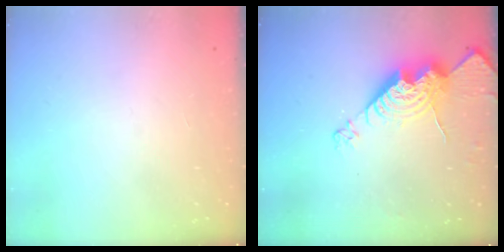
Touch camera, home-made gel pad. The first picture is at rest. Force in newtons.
{"total": 16.2, "press": 16.1, "slide": 1.7}